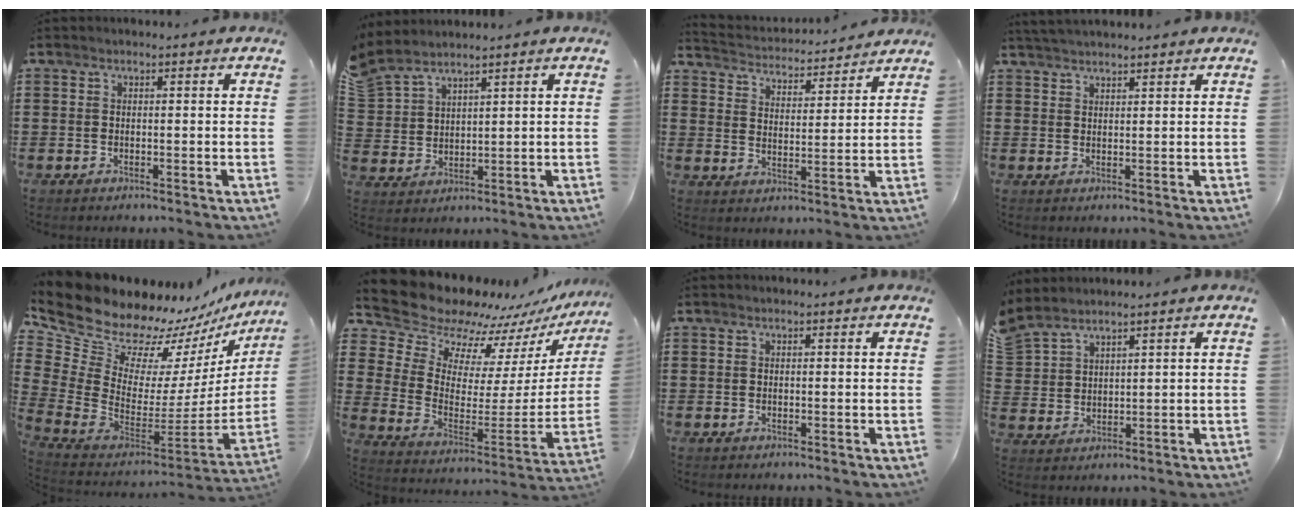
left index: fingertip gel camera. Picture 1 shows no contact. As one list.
[{"total": 3.6, "force": [3.3, 1.4, 0.3], "torque": [-0.026, -0.013, 0.059]}, {"total": 3.4, "force": [3.4, 0.0, -0.3], "torque": [-0.018, -0.029, 0.052]}, {"total": 2.2, "force": [2.2, -0.1, 0.3], "torque": [-0.011, 0.000, 0.042]}, {"total": 11.7, "force": [10.1, 5.5, 2.3], "torque": [-0.116, -0.104, 0.181]}, {"total": 11.7, "force": [11.0, 3.6, 1.5], "torque": [-0.091, -0.090, 0.195]}, {"total": 0.0}, {"total": 3.2, "force": [2.9, 1.4, 0.3], "torque": [-0.022, -0.007, 0.053]}]